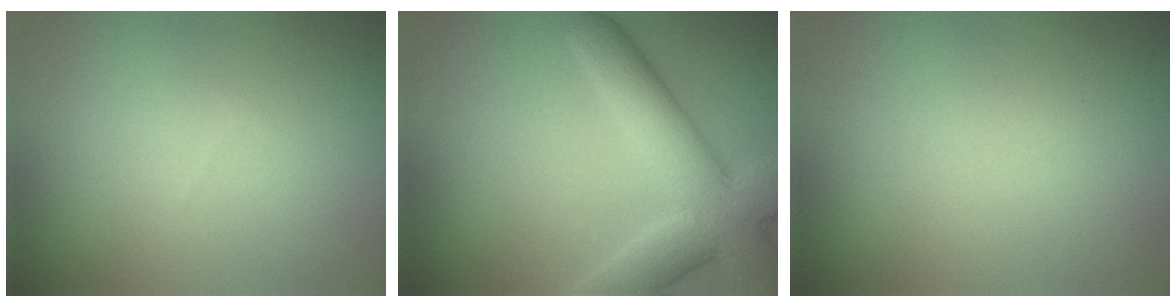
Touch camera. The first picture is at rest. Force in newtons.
{"total": 7.8, "press": 7.8, "slide": 0.5}
{"total": 0.0}